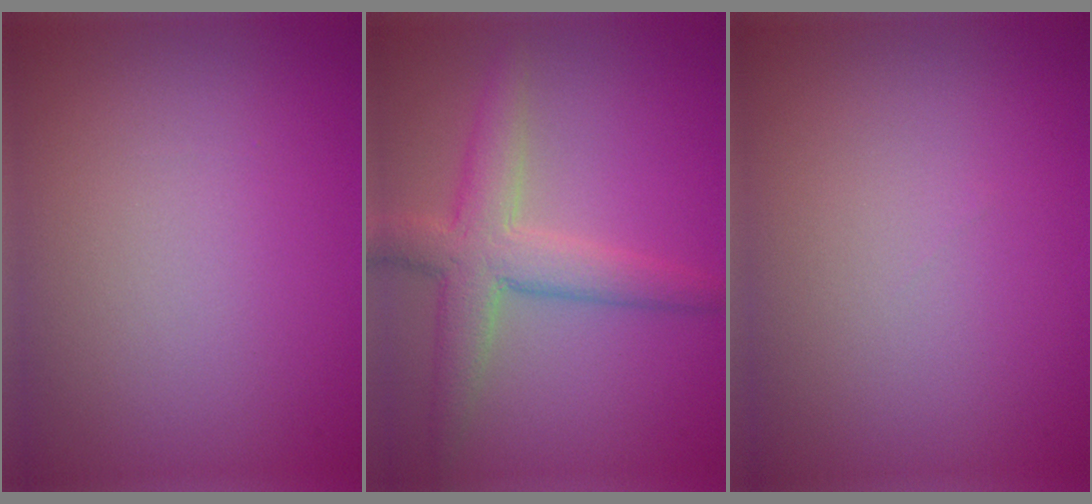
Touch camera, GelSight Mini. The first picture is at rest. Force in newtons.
{"total": 4.8, "press": 4.8, "slide": 0.1}
{"total": 0.0}